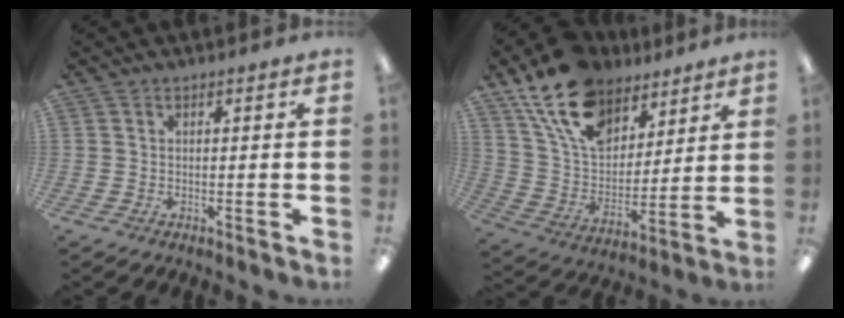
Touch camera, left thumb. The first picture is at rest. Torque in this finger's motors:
{"motor_torque": [0.78, 0.20, 1.37, -1.40, 0.40]}